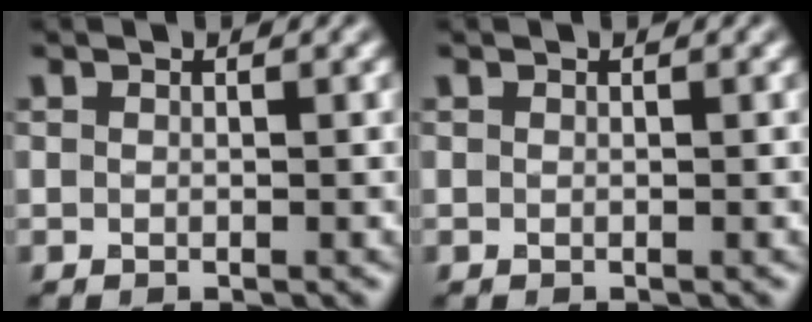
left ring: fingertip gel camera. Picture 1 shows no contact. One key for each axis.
{"total": 0.0}